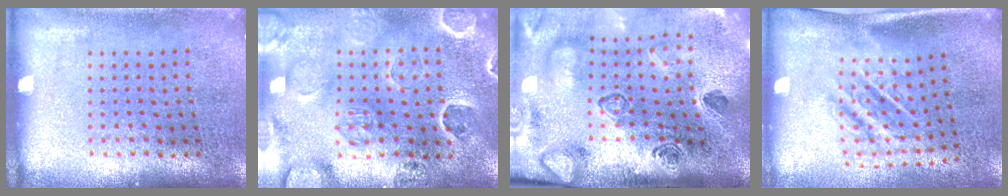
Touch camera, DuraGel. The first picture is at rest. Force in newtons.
{"total": 2.8, "press": 2.7, "slide": 0.8}
{"total": 4.7, "press": 3.3, "slide": 3.3}
{"total": 1.7, "press": 1.2, "slide": 1.2}